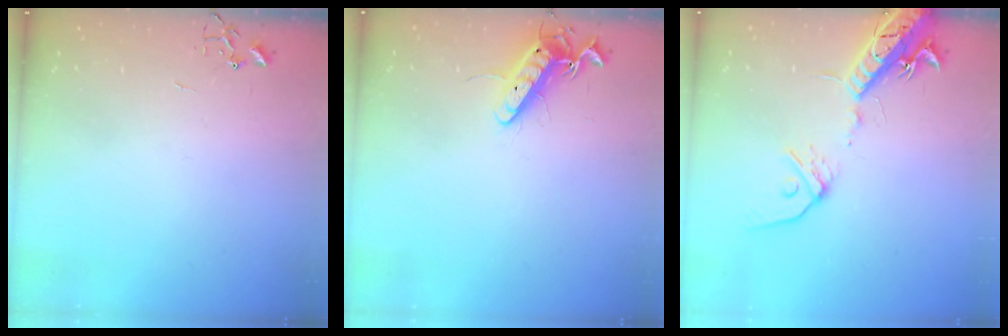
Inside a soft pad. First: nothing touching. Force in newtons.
{"total": 12.4, "press": 12.4, "slide": 0.9}
{"total": 16.6, "press": 16.3, "slide": 3.5}